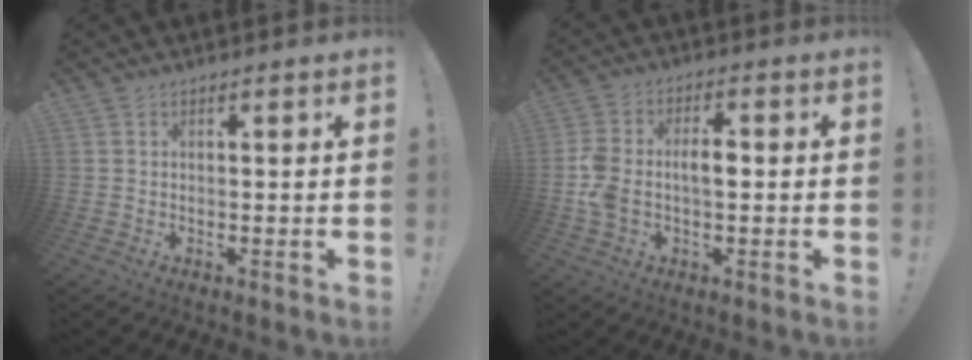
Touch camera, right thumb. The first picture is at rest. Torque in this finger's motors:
{"motor_torque": [1.31, 0.74, 1.21, -0.27, 0.26]}